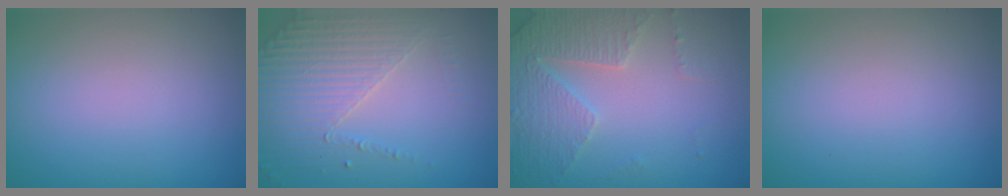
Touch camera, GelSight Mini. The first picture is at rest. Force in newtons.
{"total": 4.5, "press": 3.4, "slide": 2.9}
{"total": 4.7, "press": 3.4, "slide": 3.3}
{"total": 0.0}